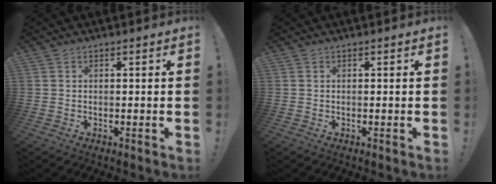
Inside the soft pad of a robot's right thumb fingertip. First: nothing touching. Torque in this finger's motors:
{"motor_torque": [0.00, 0.00, 0.02, 0.02, 0.00]}